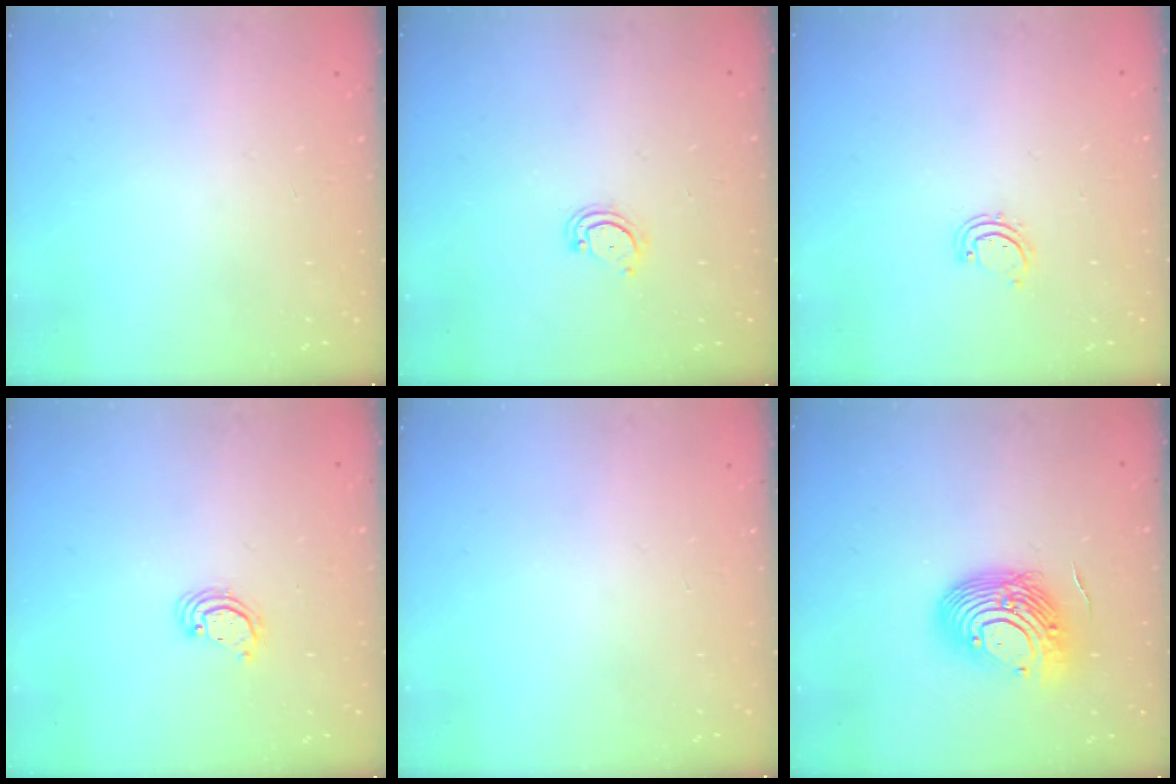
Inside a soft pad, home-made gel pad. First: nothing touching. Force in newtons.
{"total": 4.1, "press": 4.0, "slide": 0.4}
{"total": 2.9, "press": 2.9, "slide": 0.3}
{"total": 2.2, "press": 2.2, "slide": 0.1}
{"total": 0.0}
{"total": 12.7, "press": 12.3, "slide": 2.9}